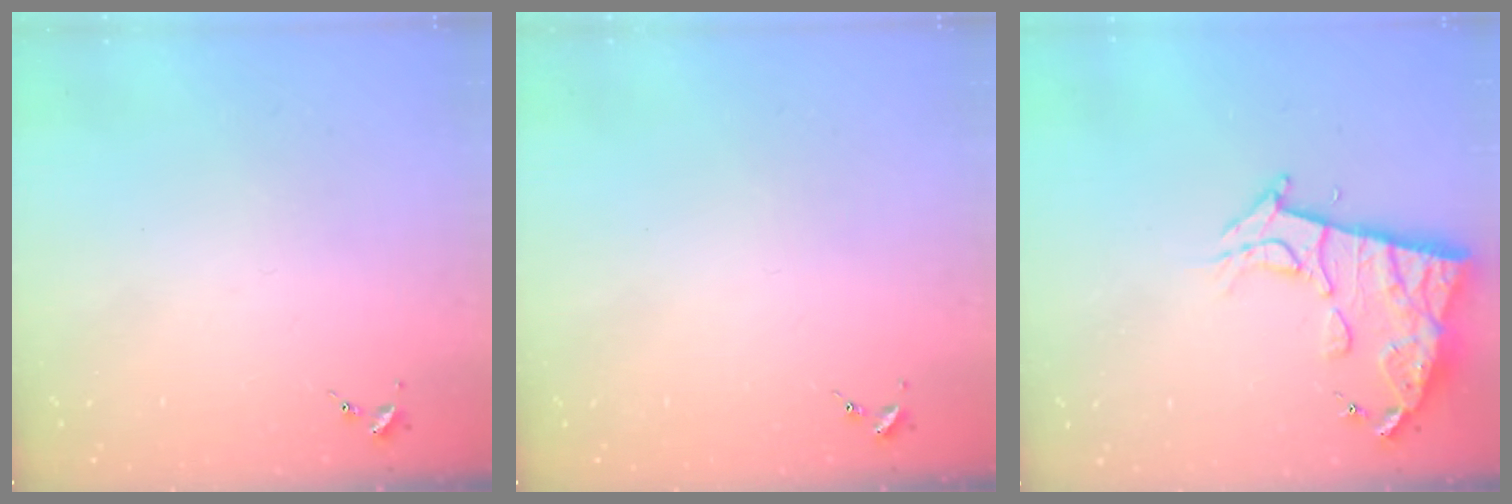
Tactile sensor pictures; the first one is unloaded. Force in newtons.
{"total": 0.0}
{"total": 12.4, "press": 12.4, "slide": 1.2}